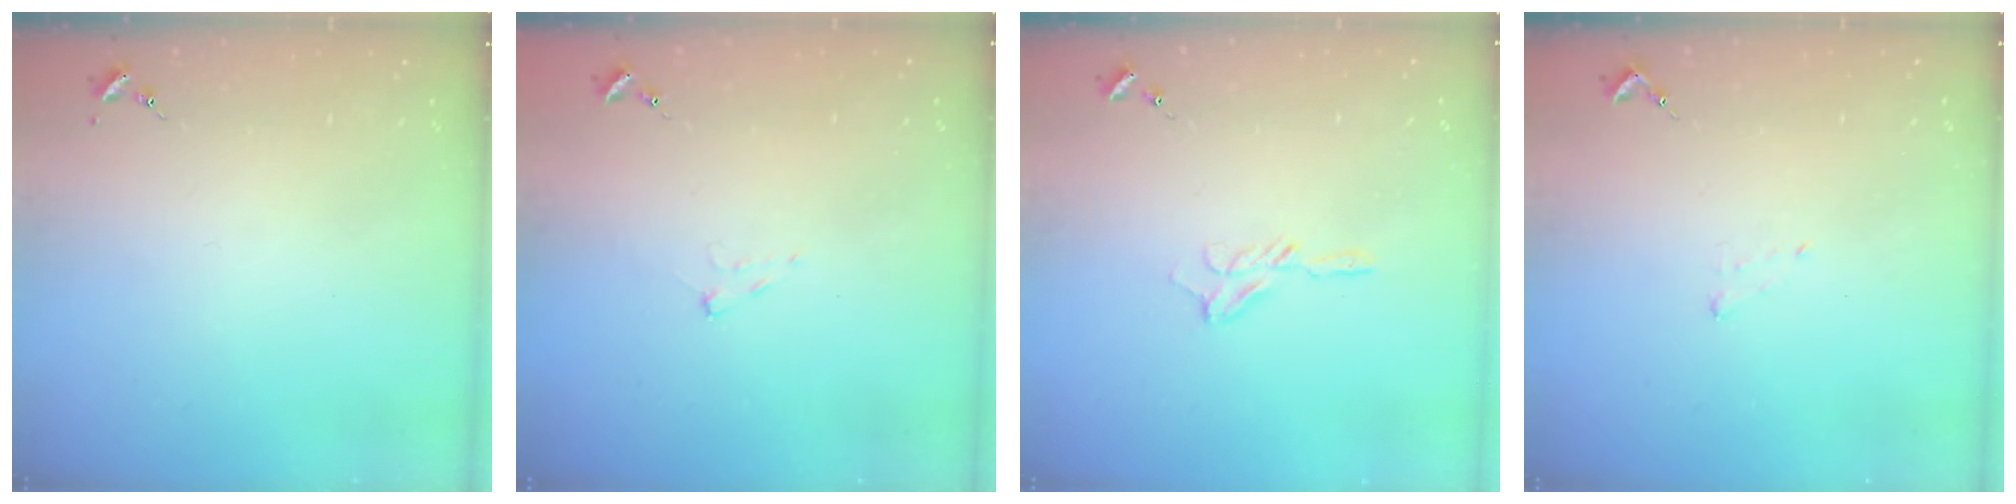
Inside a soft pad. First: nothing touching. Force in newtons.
{"total": 6.0, "press": 6.0, "slide": 0.6}
{"total": 6.9, "press": 6.9, "slide": 0.7}
{"total": 3.8, "press": 3.8, "slide": 0.5}